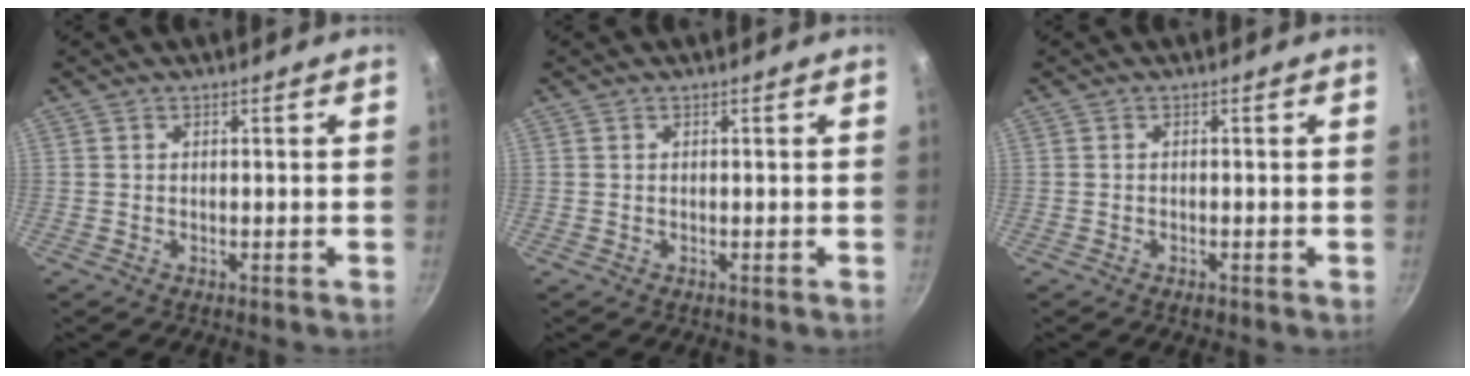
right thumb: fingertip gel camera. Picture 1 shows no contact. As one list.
[{"total": 0.0}, {"total": 1.3, "force": [-0.7, 0.5, 0.9], "torque": [-0.018, 0.001, -0.011]}]